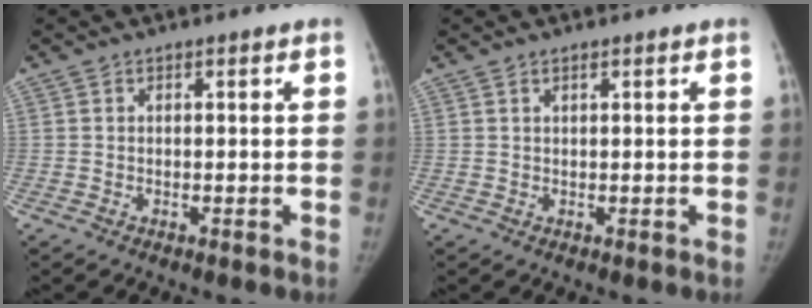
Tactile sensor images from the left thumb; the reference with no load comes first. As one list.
[{"total": 0.8, "force": [0.6, 0.2, 0.5], "torque": [-0.008, -0.001, 0.012]}]